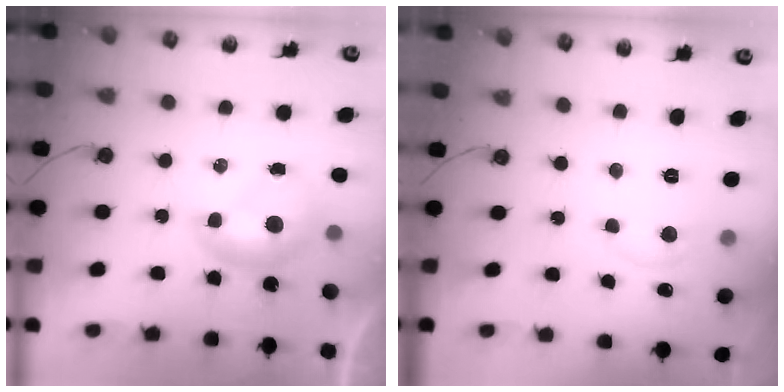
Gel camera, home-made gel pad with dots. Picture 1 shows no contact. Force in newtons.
{"total": 1.0, "press": 0.7, "slide": 0.8}